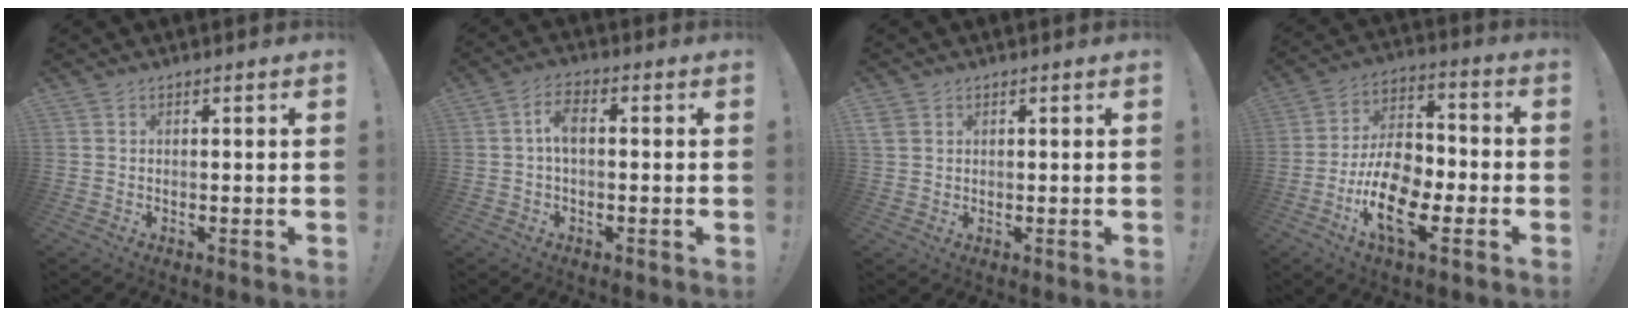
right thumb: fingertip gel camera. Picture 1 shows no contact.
{"total": 5.2, "force": [0.2, 2.6, 4.5], "torque": [-0.088, 0.010, 0.003]}
{"total": 3.0, "force": [1.5, 2.5, 0.9], "torque": [-0.013, -0.003, 0.030]}
{"total": 17.1, "force": [-6.7, 9.1, 12.9], "torque": [-0.242, 0.032, -0.110]}